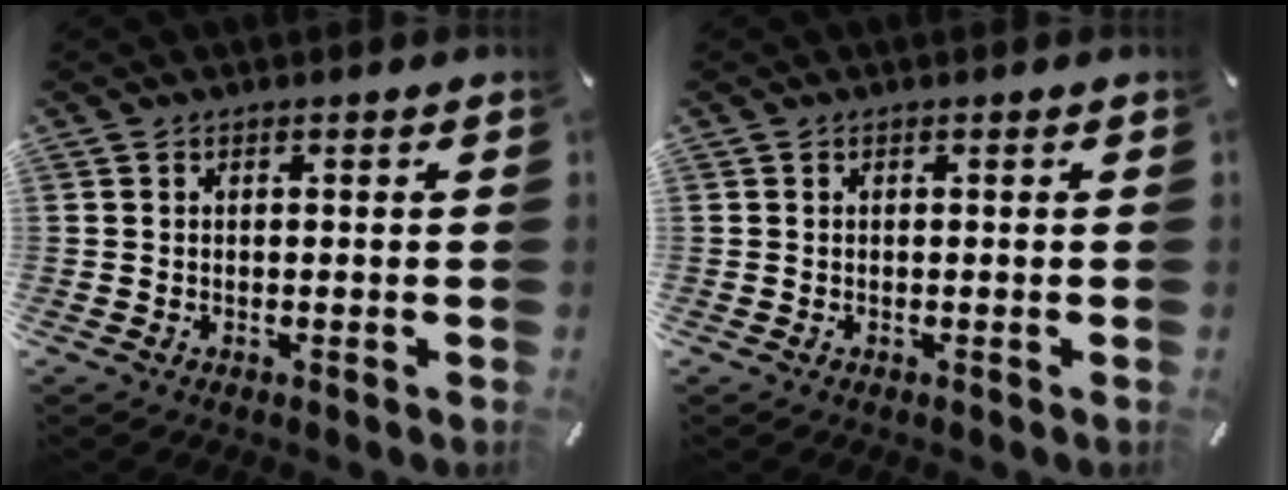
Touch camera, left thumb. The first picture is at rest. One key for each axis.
{"total": 0.0}